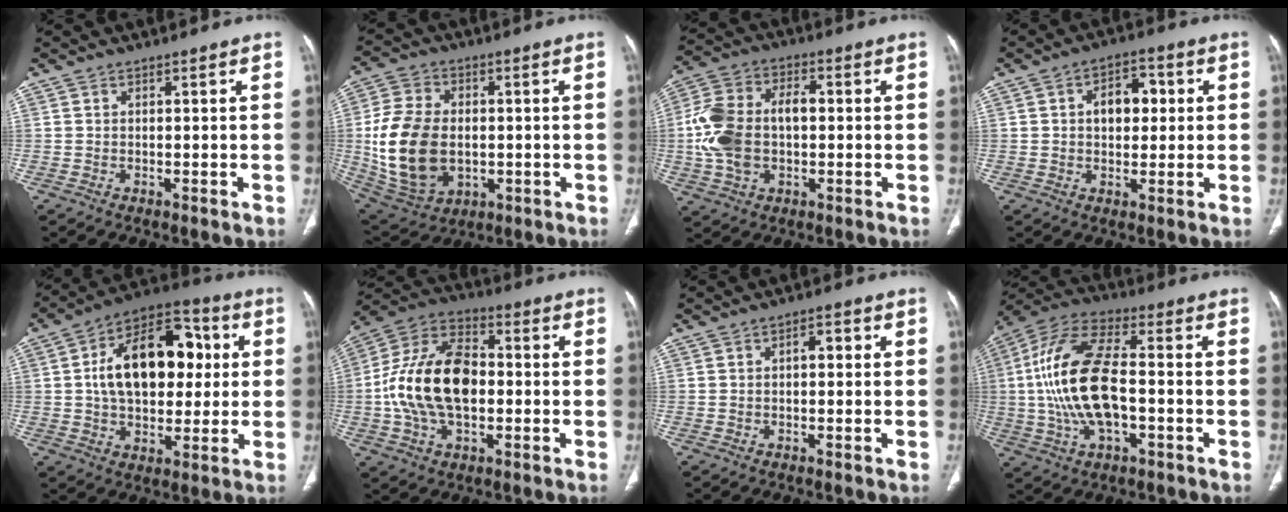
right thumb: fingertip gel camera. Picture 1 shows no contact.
{"total": 18.5, "force": [-0.9, 12.8, 13.3], "torque": [-0.250, -0.001, 0.002]}
{"total": 14.4, "force": [-0.4, 9.1, 11.1], "torque": [-0.228, 0.032, -0.008]}
{"total": 7.6, "force": [1.1, 4.9, 5.7], "torque": [-0.060, 0.015, 0.013]}
{"total": 20.5, "force": [2.8, 12.6, 15.9], "torque": [-0.218, 0.024, 0.042]}
{"total": 19.1, "force": [-1.1, 11.7, 15.0], "torque": [-0.274, 0.032, -0.022]}
{"total": 2.4, "force": [0.2, 1.4, 2.0], "torque": [-0.019, 0.009, -0.002]}
{"total": 18.8, "force": [-1.4, 8.9, 16.5], "torque": [-0.337, 0.027, -0.027]}